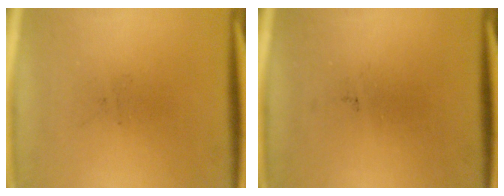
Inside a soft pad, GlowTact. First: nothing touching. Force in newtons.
{"total": 0.0}